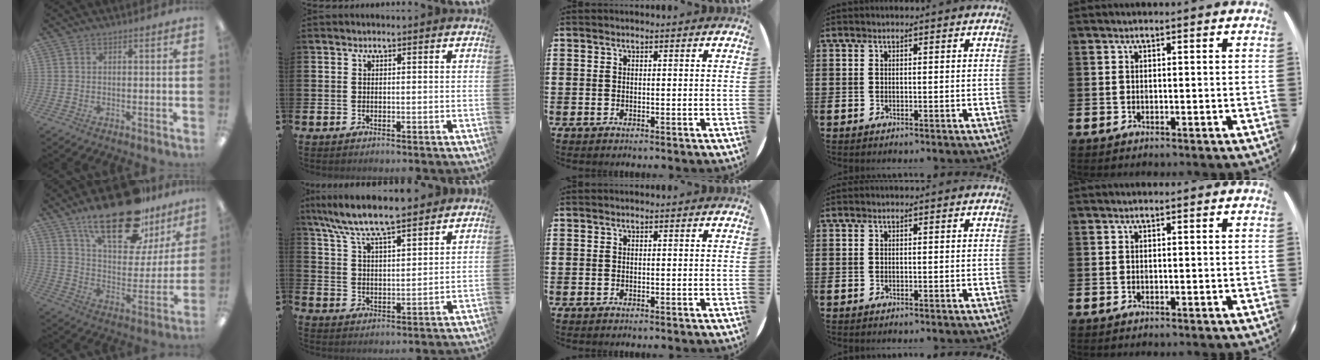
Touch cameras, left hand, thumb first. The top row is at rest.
{"thumb": {"total": 24.5, "force": [16.8, 10.2, 14.6], "torque": [-0.225, -0.102, 0.287]}, "index": {"total": 7.9, "force": [7.4, 0.8, 2.4], "torque": [-0.078, -0.039, 0.134]}}